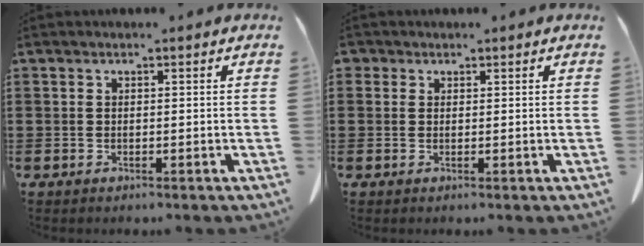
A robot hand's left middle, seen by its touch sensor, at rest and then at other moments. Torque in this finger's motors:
{"motor_torque": [0.00, 0.00, 0.00, 0.00]}